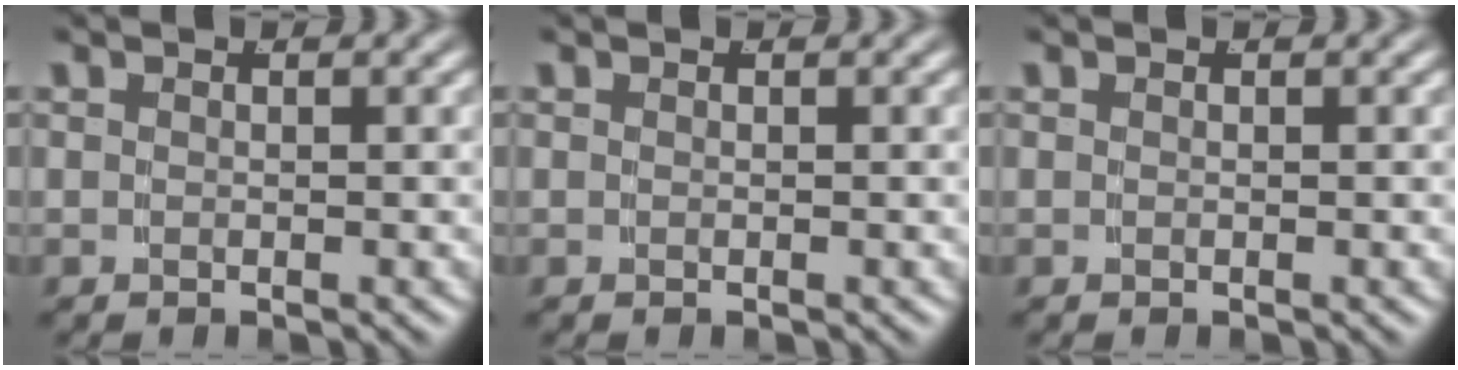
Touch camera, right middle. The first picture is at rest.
{"total": 0.0}
{"total": 0.0}